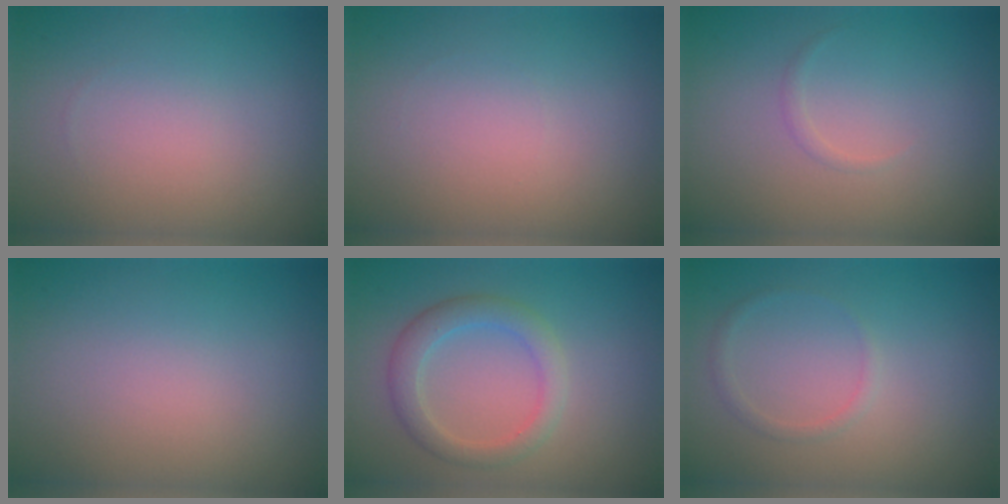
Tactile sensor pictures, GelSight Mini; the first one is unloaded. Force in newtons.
{"total": 0.0}
{"total": 0.5, "press": 0.5, "slide": 0.0}
{"total": 0.0}
{"total": 3.0, "press": 2.9, "slide": 0.3}
{"total": 0.9, "press": 0.9, "slide": 0.1}